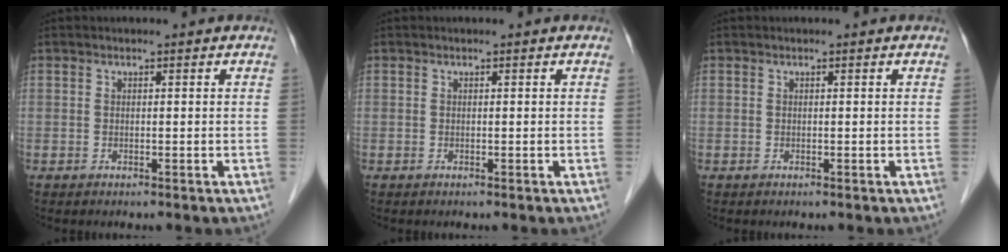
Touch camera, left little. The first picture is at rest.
{"total": 0.0}
{"total": 0.0}